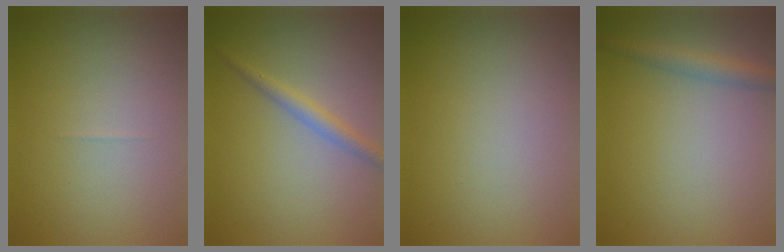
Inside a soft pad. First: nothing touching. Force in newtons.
{"total": 1.9, "press": 1.9, "slide": 0.0}
{"total": 0.0}
{"total": 2.3, "press": 2.3, "slide": 0.1}